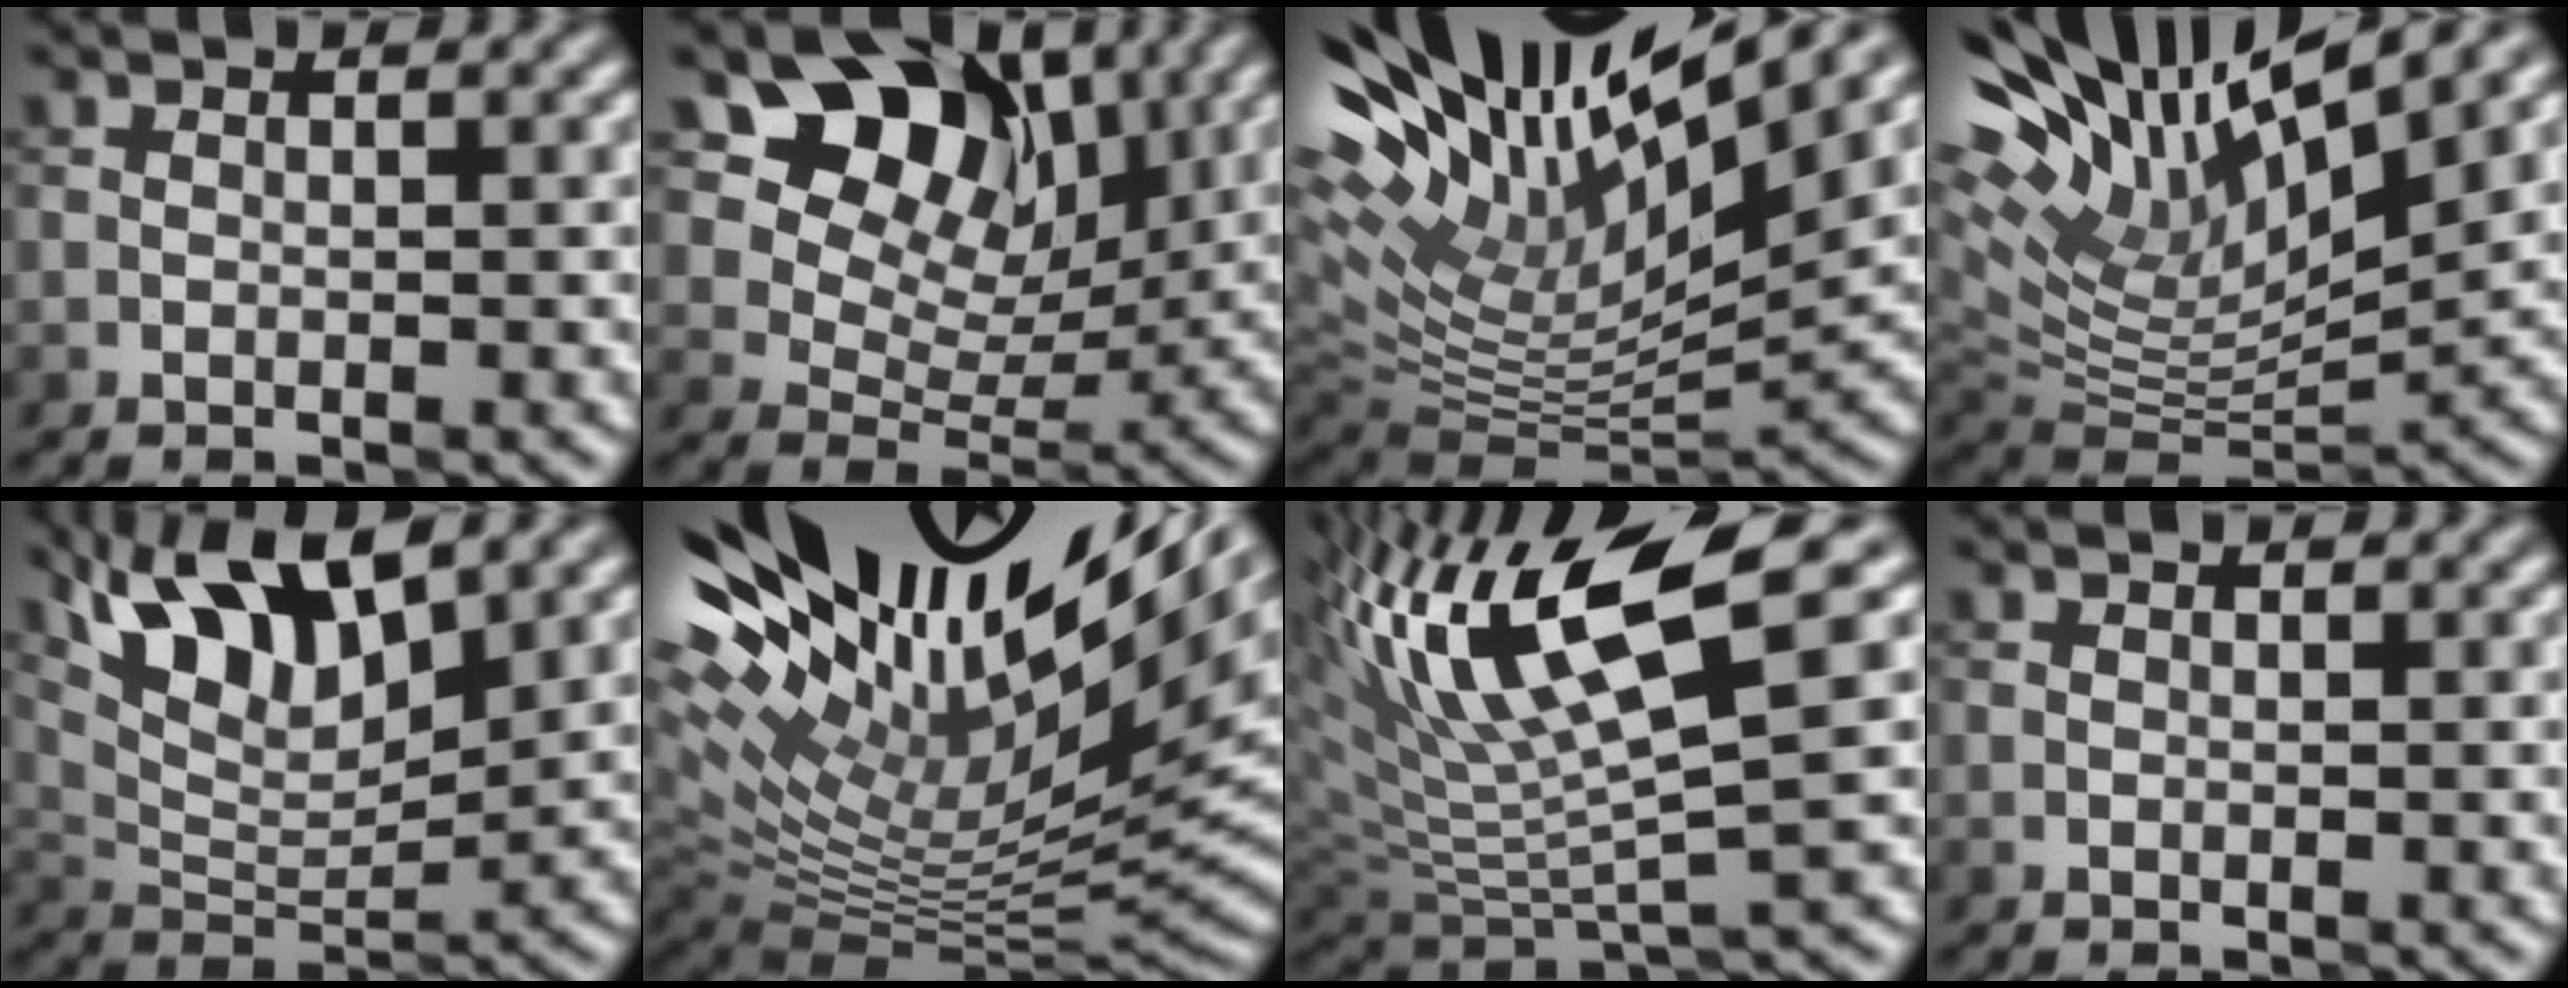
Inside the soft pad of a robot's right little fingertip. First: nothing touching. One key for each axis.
{"total": 10.5, "fx": 5.8, "fy": 7.0, "fz": 5.2, "tx": -0.072, "ty": 0.001, "tz": 0.096}
{"total": 16.6, "fx": 9.2, "fy": 4.5, "fz": 13.1, "tx": -0.248, "ty": 0.031, "tz": 0.189}
{"total": 13.6, "fx": 8.3, "fy": 3.8, "fz": 10.1, "tx": -0.207, "ty": 0.028, "tz": 0.154}
{"total": 8.6, "fx": 5.6, "fy": 2.6, "fz": 5.9, "tx": -0.106, "ty": 0.009, "tz": 0.108}
{"total": 18.1, "fx": 9.0, "fy": 5.9, "fz": 14.5, "tx": -0.202, "ty": 0.025, "tz": 0.187}
{"total": 11.7, "fx": 6.5, "fy": 2.4, "fz": 9.5, "tx": -0.173, "ty": 0.018, "tz": 0.121}
{"total": 0.0}